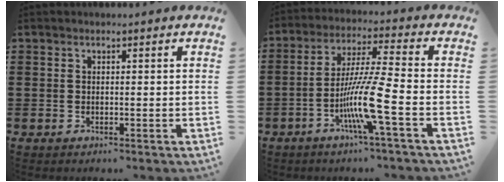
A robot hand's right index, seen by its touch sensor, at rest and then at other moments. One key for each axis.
{"total": 9.9, "fx": -4.1, "fy": -0.2, "fz": 9.0, "tx": -0.185, "ty": -0.014, "tz": -0.085}